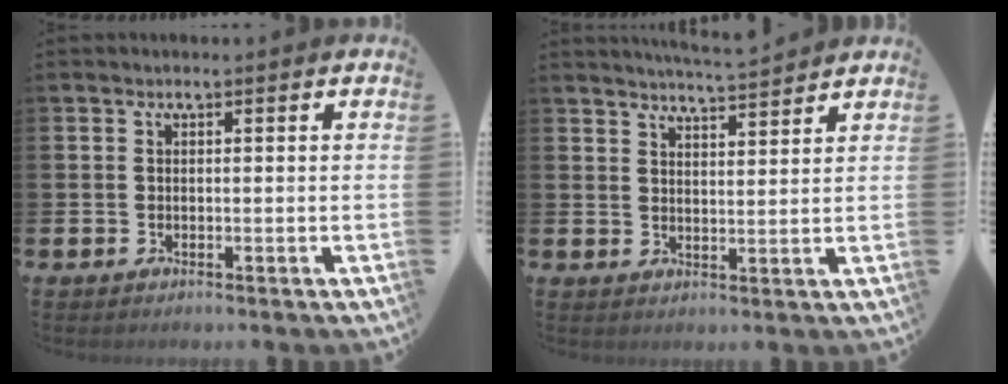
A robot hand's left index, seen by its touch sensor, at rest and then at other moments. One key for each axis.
{"total": 4.6, "fx": 4.6, "fy": -0.5, "fz": 0.2, "tx": -0.017, "ty": -0.028, "tz": 0.082}